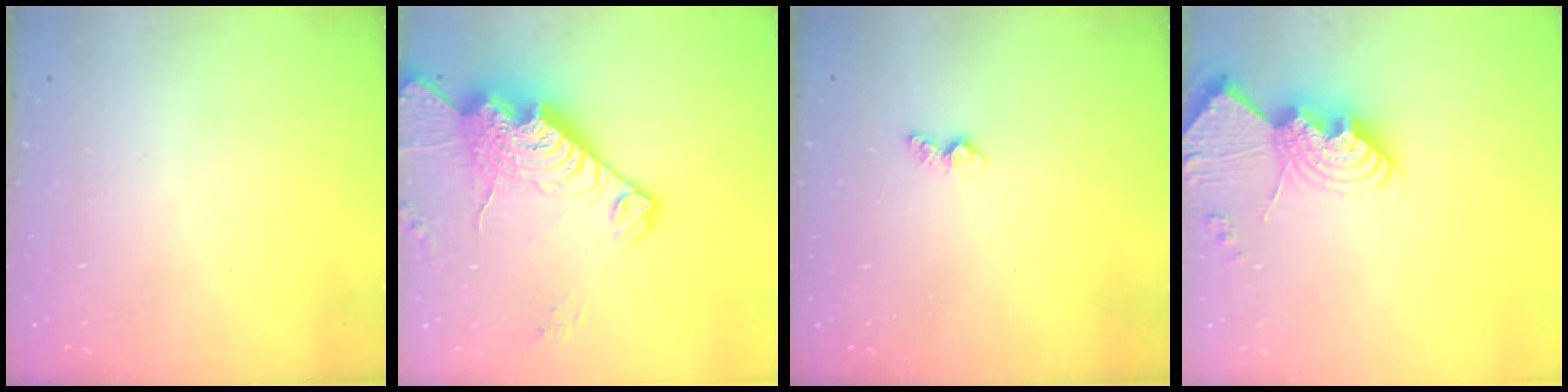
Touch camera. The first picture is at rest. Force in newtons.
{"total": 21.7, "press": 21.6, "slide": 2.0}
{"total": 4.0, "press": 4.0, "slide": 0.5}
{"total": 15.8, "press": 15.8, "slide": 1.3}